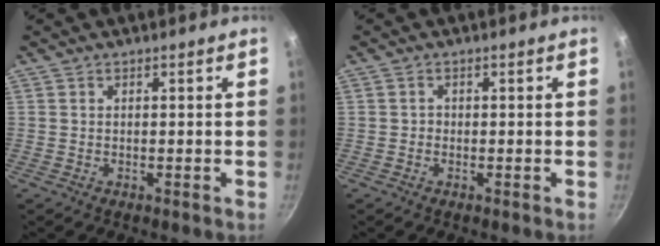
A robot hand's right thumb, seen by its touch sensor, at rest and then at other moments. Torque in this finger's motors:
{"motor_torque": [-0.19, -0.01, 0.39, -0.26, -0.02]}